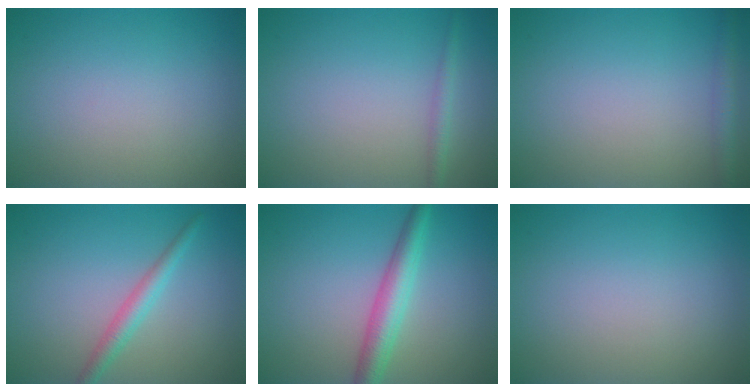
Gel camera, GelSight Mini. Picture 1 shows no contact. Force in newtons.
{"total": 1.2, "press": 1.2, "slide": 0.1}
{"total": 1.8, "press": 1.8, "slide": 0.1}
{"total": 2.2, "press": 2.2, "slide": 0.0}
{"total": 3.8, "press": 3.8, "slide": 0.1}
{"total": 0.0}